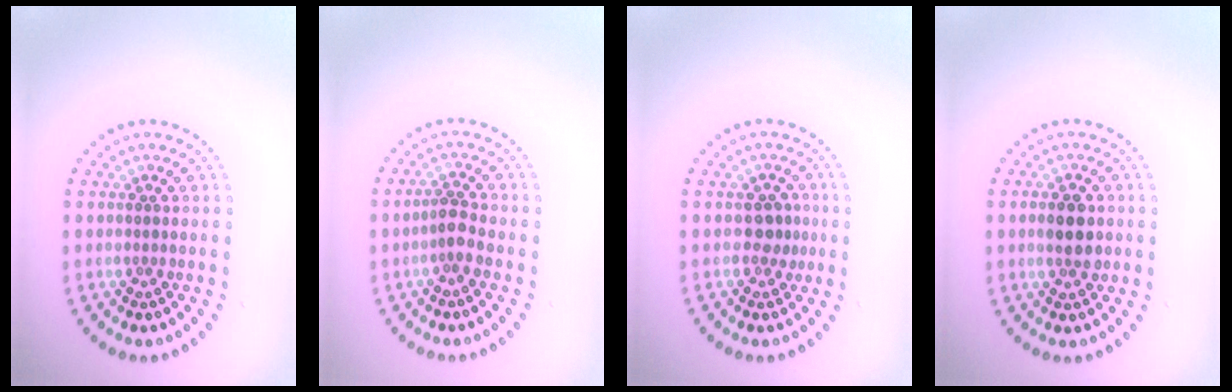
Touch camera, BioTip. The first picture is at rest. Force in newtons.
{"total": 1.8, "press": 1.5, "slide": 1.1}
{"total": 1.8, "press": 1.6, "slide": 0.9}
{"total": 2.9, "press": 2.9, "slide": 0.2}